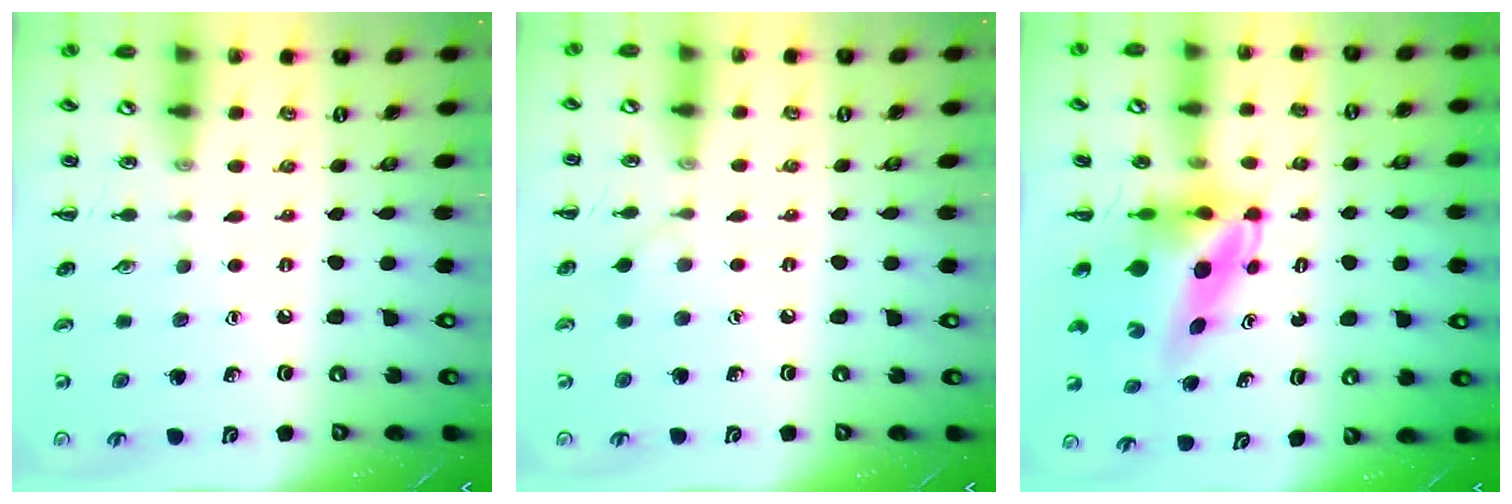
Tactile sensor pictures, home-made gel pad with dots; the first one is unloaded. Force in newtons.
{"total": 3.0, "press": 2.8, "slide": 1.0}
{"total": 6.1, "press": 5.8, "slide": 2.0}